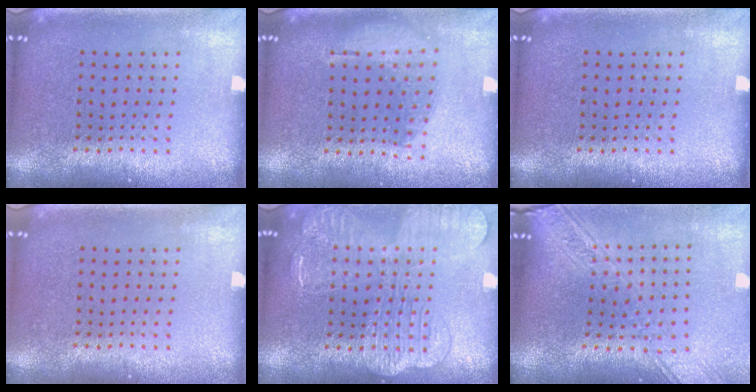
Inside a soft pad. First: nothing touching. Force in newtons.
{"total": 1.1, "press": 1.0, "slide": 0.6}
{"total": 0.0}
{"total": 0.0}
{"total": 2.8, "press": 2.8, "slide": 0.6}
{"total": 2.7, "press": 2.2, "slide": 1.5}